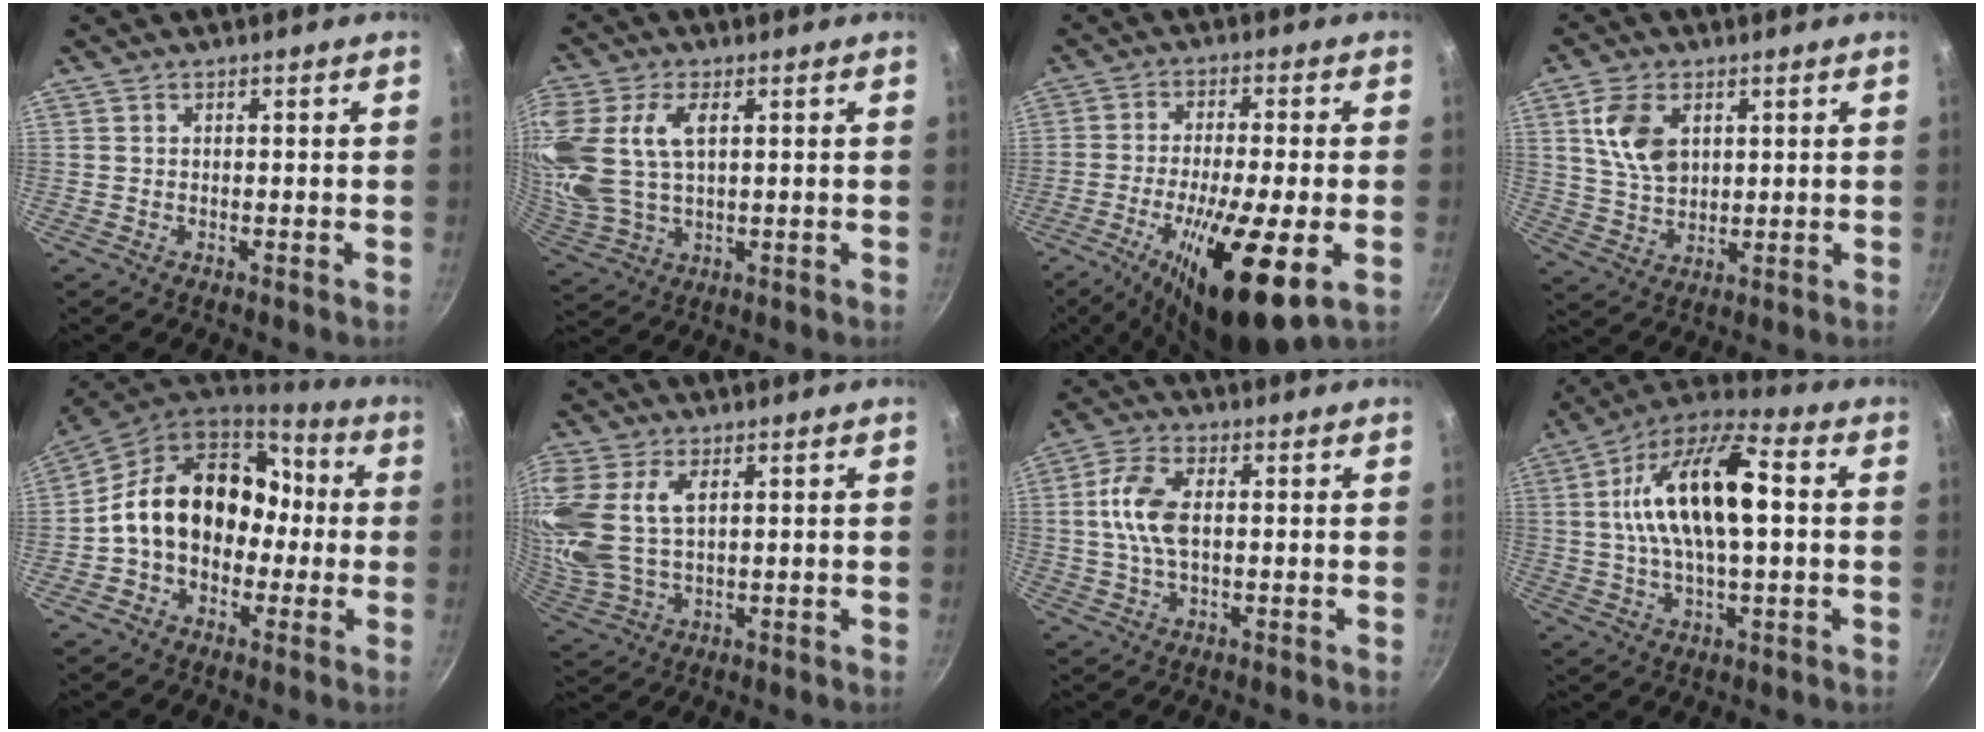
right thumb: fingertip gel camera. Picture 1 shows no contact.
{"total": 16.8, "force": [4.4, 9.9, 12.9], "torque": [-0.290, 0.008, 0.093]}
{"total": 18.2, "force": [-6.0, 4.4, 16.6], "torque": [-0.283, 0.006, -0.099]}
{"total": 9.6, "force": [3.1, 6.2, 6.6], "torque": [-0.113, -0.015, 0.062]}
{"total": 18.3, "force": [0.0, 14.1, 11.7], "torque": [-0.146, 0.054, -0.011]}
{"total": 15.9, "force": [4.5, 9.6, 11.9], "torque": [-0.276, 0.007, 0.098]}
{"total": 8.6, "force": [0.7, 4.5, 7.2], "torque": [-0.145, 0.016, 0.007]}
{"total": 19.2, "force": [2.3, 8.0, 17.2], "torque": [-0.299, 0.027, 0.028]}